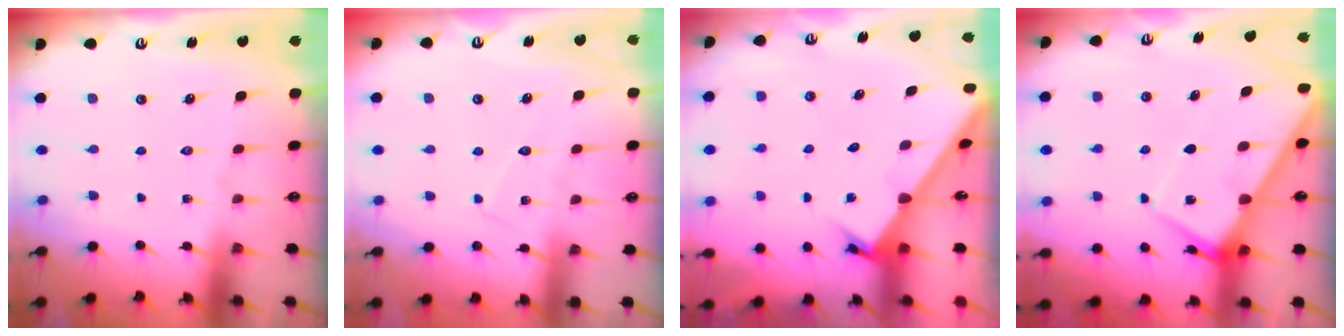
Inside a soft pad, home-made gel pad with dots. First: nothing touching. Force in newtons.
{"total": 5.6, "press": 5.6, "slide": 0.4}
{"total": 2.1, "press": 2.1, "slide": 0.2}
{"total": 6.4, "press": 6.4, "slide": 0.6}